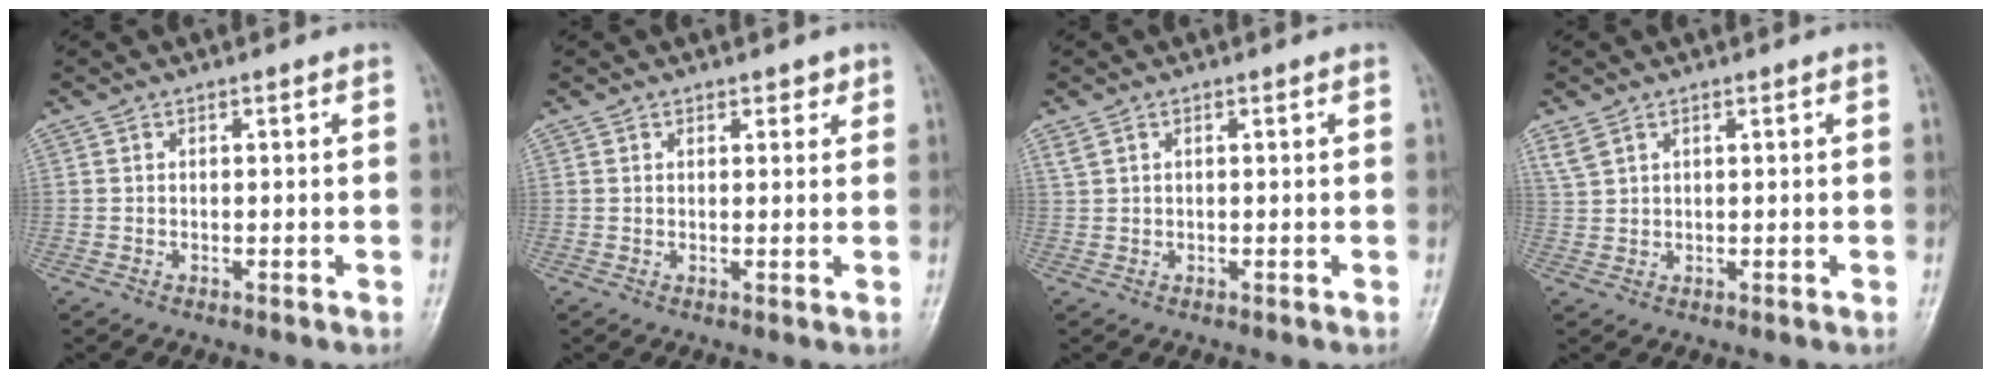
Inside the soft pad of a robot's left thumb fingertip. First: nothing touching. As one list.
[{"total": 1.7, "force": [1.0, 1.2, 0.7], "torque": [0.008, -0.004, 0.010]}, {"total": 1.4, "force": [0.6, 0.7, 1.1], "torque": [-0.030, 0.015, 0.020]}, {"total": 2.8, "force": [1.6, 1.5, 1.6], "torque": [-0.041, 0.009, 0.044]}]